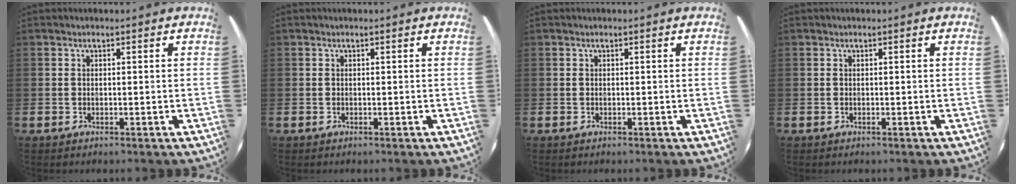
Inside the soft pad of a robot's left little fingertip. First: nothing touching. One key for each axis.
{"total": 0.0}
{"total": 0.0}
{"total": 0.0}